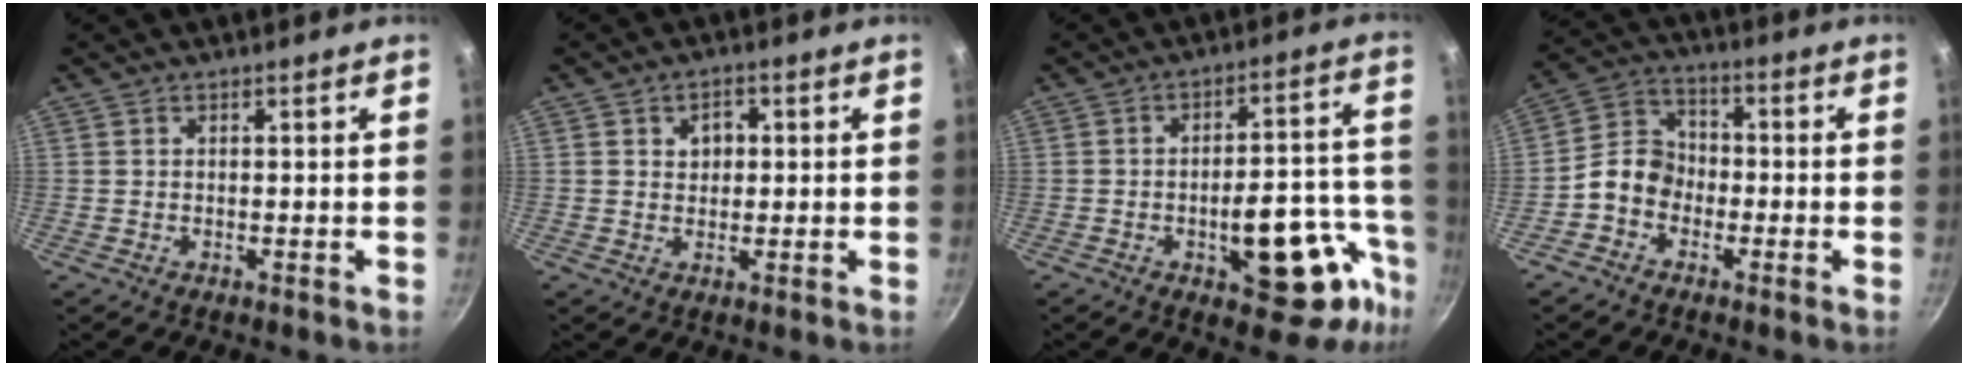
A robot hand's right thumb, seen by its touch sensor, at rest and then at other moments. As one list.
[{"total": 2.1, "force": [0.3, 1.8, 1.1], "torque": [-0.006, 0.003, 0.003]}, {"total": 18.9, "force": [-8.1, 8.6, 14.7], "torque": [-0.122, 0.051, -0.102]}, {"total": 7.6, "force": [-2.7, 6.1, 3.7], "torque": [-0.043, 0.035, -0.070]}]